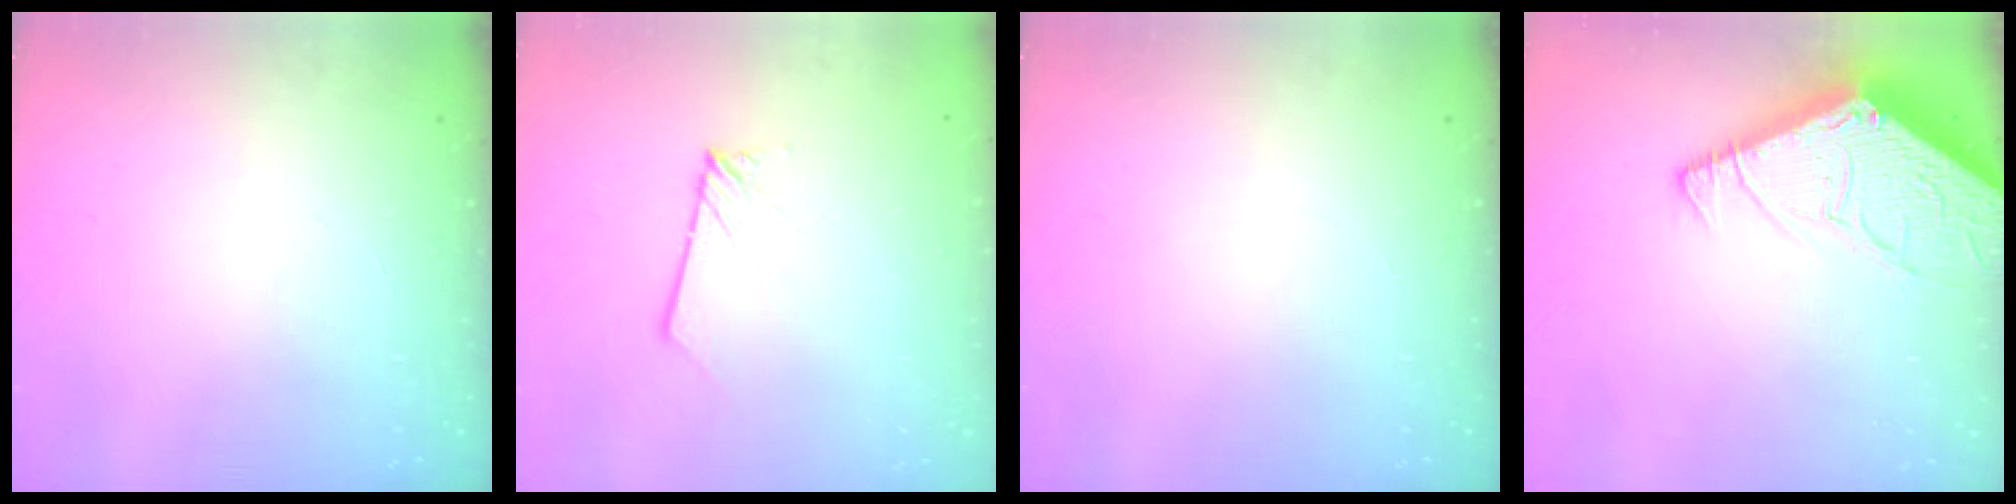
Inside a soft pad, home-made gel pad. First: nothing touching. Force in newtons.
{"total": 1.9, "press": 1.9, "slide": 0.1}
{"total": 0.0}
{"total": 13.3, "press": 13.2, "slide": 1.5}